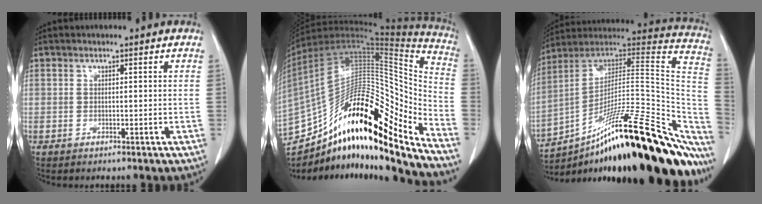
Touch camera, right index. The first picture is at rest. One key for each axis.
{"total": 27.3, "fx": -17.8, "fy": 6.4, "fz": 19.6, "tx": -0.325, "ty": 0.041, "tz": -0.296}
{"total": 36.4, "fx": -22.6, "fy": 8.2, "fz": 27.4, "tx": -0.308, "ty": 0.019, "tz": -0.337}